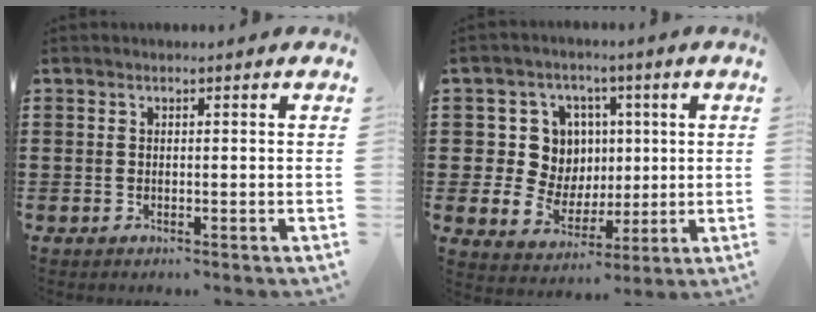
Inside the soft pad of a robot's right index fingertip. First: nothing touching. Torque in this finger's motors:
{"motor_torque": [2.14, 0.00, 0.59, 0.08]}